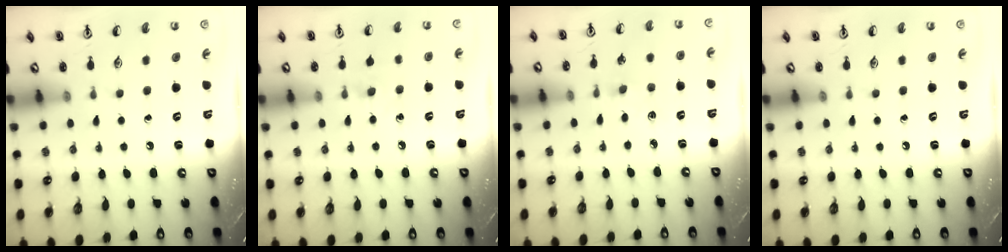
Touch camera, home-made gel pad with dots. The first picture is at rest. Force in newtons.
{"total": 4.4, "press": 4.3, "slide": 0.7}
{"total": 2.2, "press": 2.2, "slide": 0.4}
{"total": 0.0}